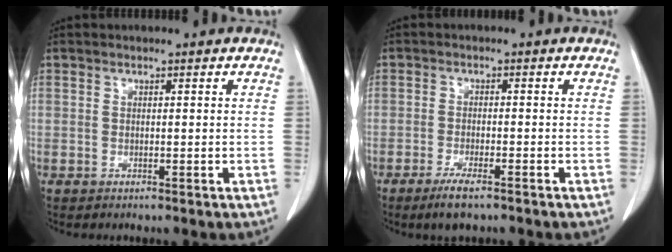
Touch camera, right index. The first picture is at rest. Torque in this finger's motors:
{"motor_torque": [0.26, -0.32, -0.04, -0.01]}